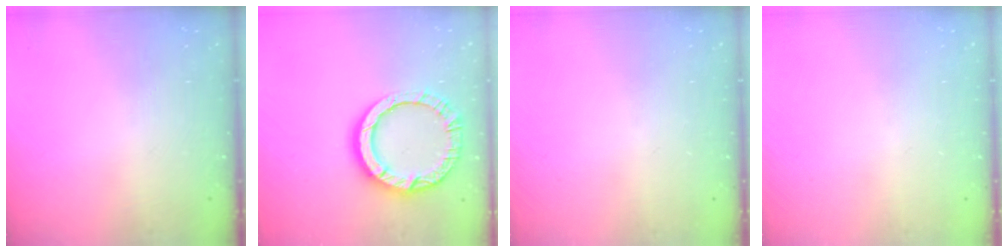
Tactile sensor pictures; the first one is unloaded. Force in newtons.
{"total": 12.7, "press": 12.6, "slide": 1.2}
{"total": 0.0}
{"total": 0.0}